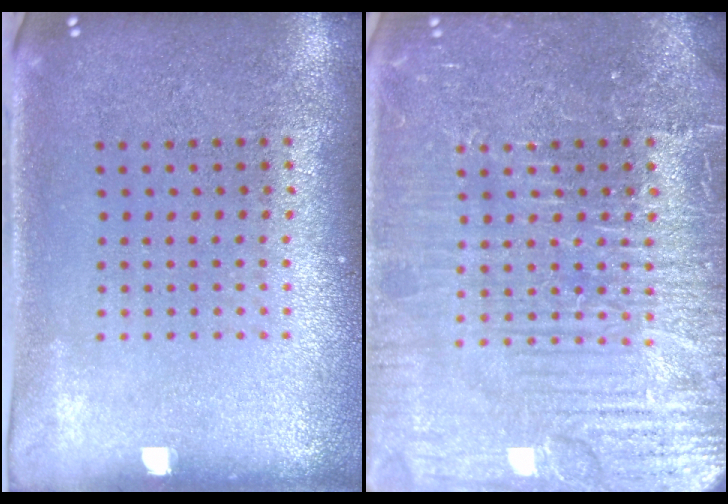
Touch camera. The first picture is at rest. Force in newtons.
{"total": 7.6, "press": 7.6, "slide": 0.9}